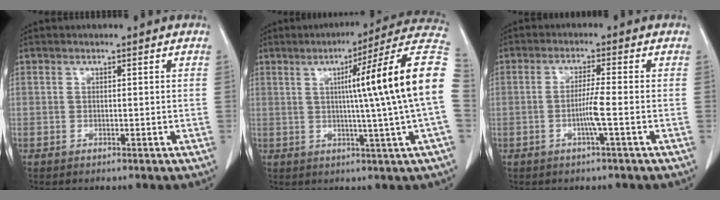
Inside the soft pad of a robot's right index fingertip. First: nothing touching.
{"total": 18.3, "force": [1.6, -2.6, 18.0], "torque": [-0.219, 0.017, 0.008]}
{"total": 3.8, "force": [-1.1, -0.7, 3.5], "torque": [-0.069, -0.004, -0.023]}